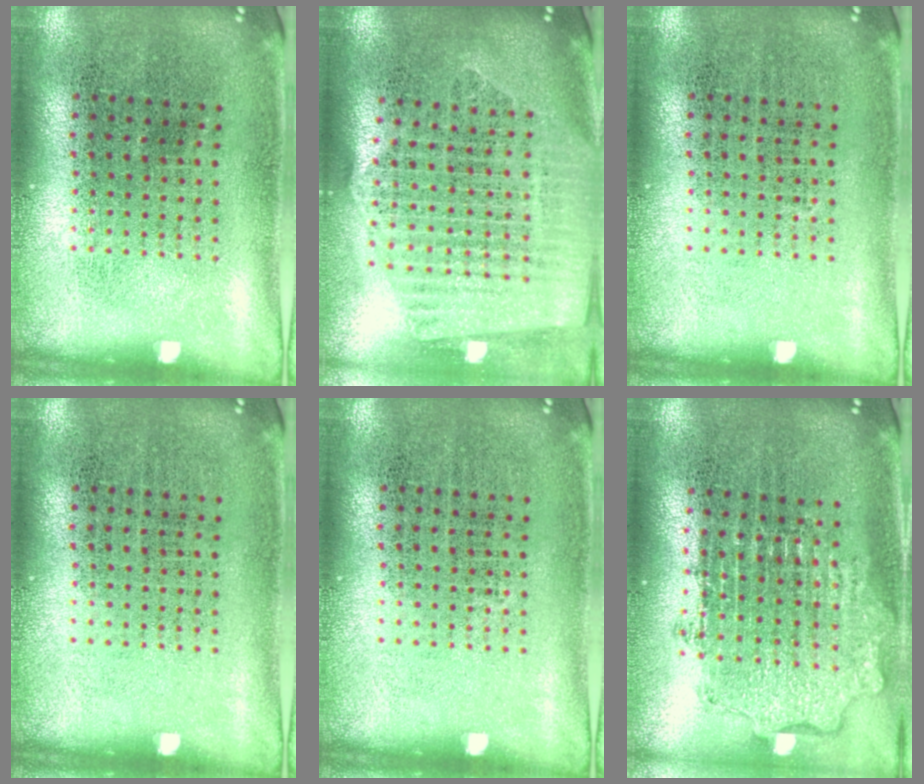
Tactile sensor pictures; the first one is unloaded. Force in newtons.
{"total": 2.5, "press": 2.2, "slide": 1.1}
{"total": 0.0}
{"total": 0.0}
{"total": 0.0}
{"total": 1.9, "press": 1.5, "slide": 1.2}